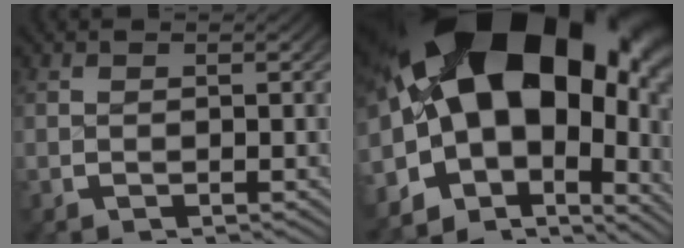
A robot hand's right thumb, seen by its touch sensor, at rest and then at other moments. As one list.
[{"total": 26.3, "force": [2.4, 17.4, 19.6], "torque": [-0.359, -0.021, 0.036]}]